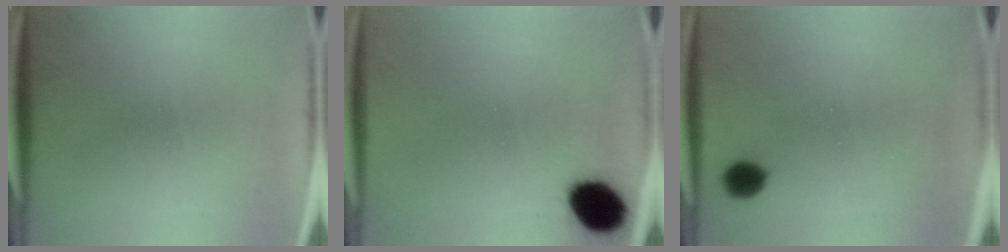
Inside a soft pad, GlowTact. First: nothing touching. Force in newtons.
{"total": 8.9}
{"total": 5.1}